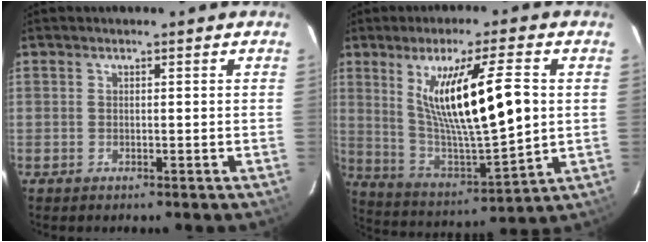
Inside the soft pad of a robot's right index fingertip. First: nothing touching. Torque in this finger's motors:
{"motor_torque": [1.34, 0.80, 1.06, 0.21]}